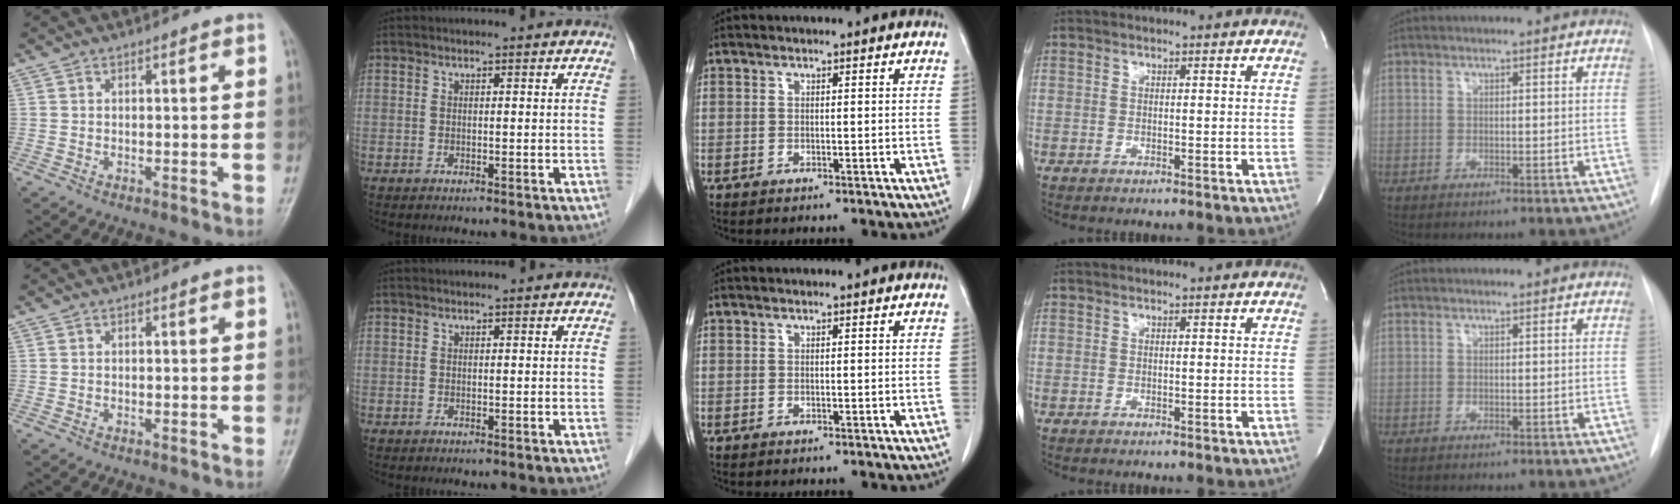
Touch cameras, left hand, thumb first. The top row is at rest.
{}